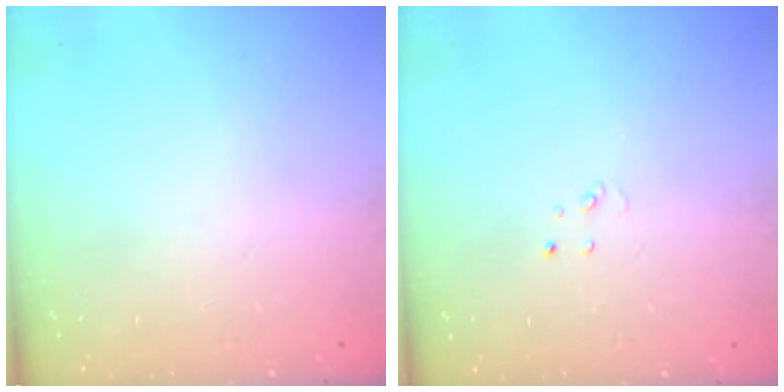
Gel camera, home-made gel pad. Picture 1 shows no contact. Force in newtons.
{"total": 2.6, "press": 2.6, "slide": 0.2}